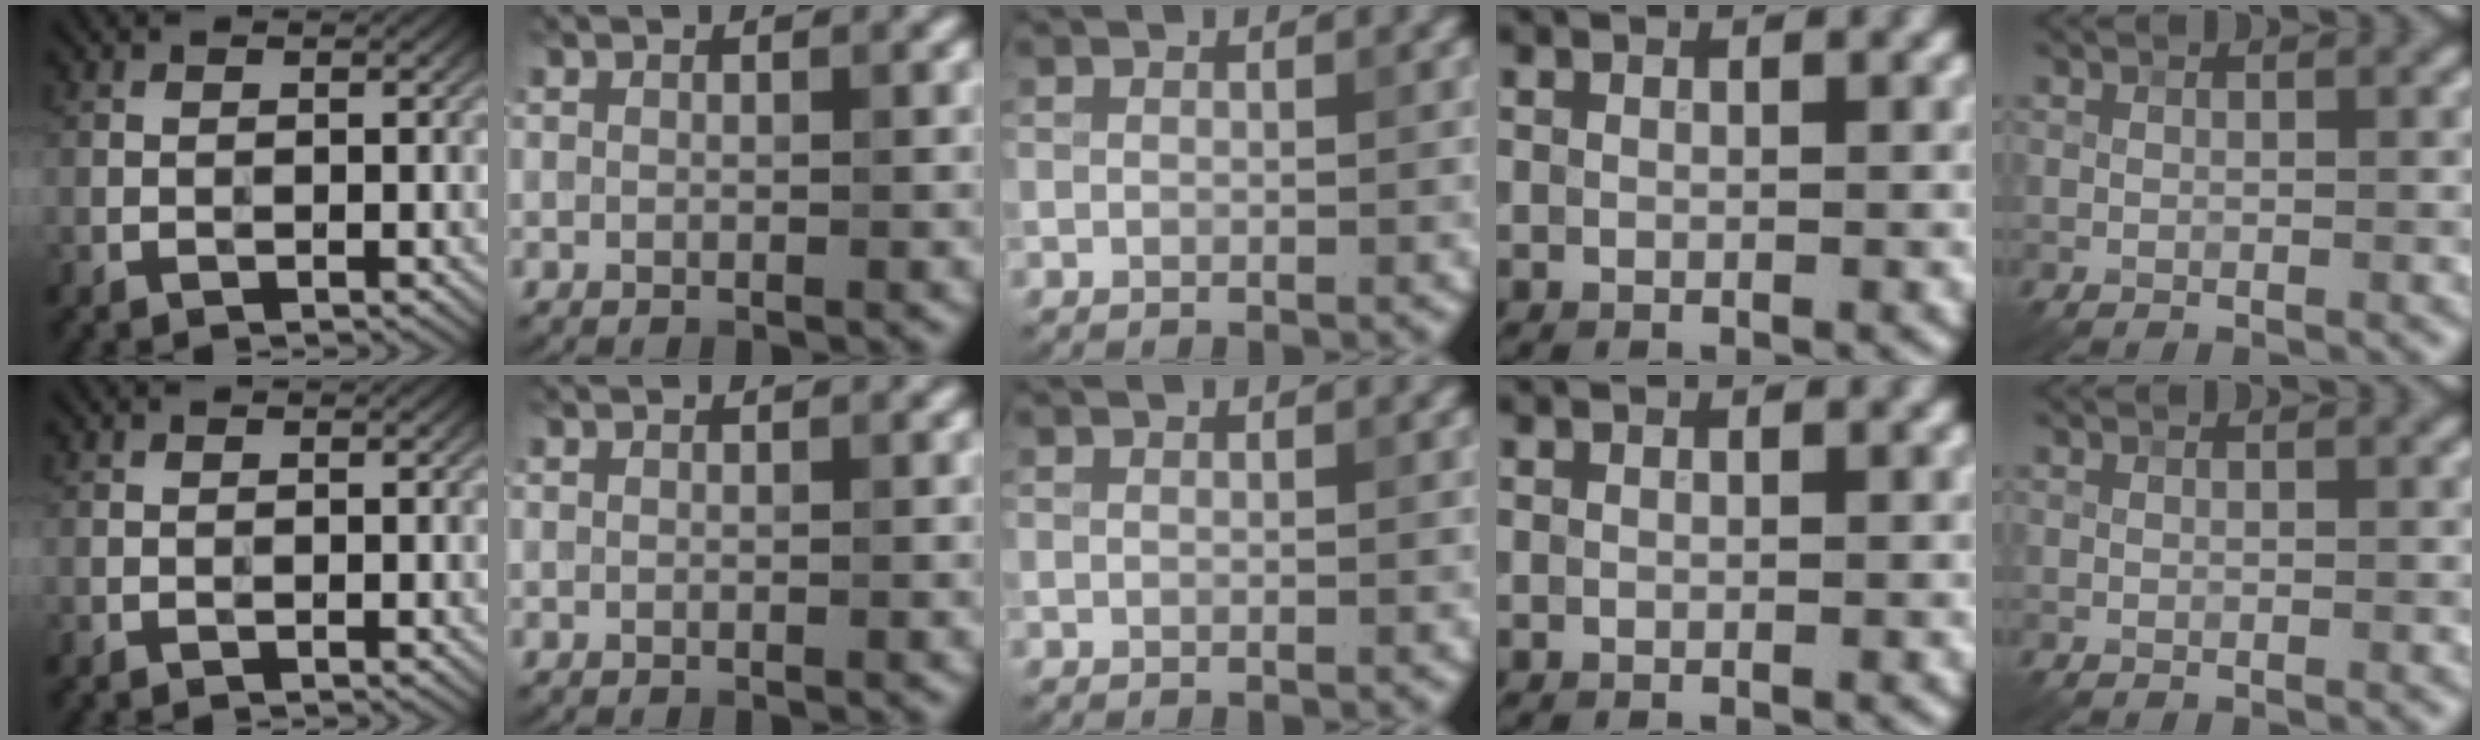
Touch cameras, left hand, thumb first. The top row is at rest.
{}